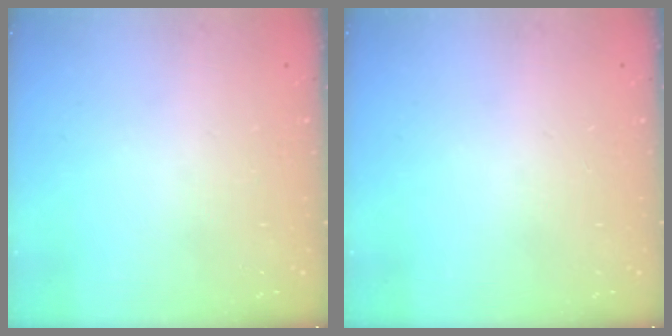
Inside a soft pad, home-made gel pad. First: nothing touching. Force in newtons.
{"total": 0.0}